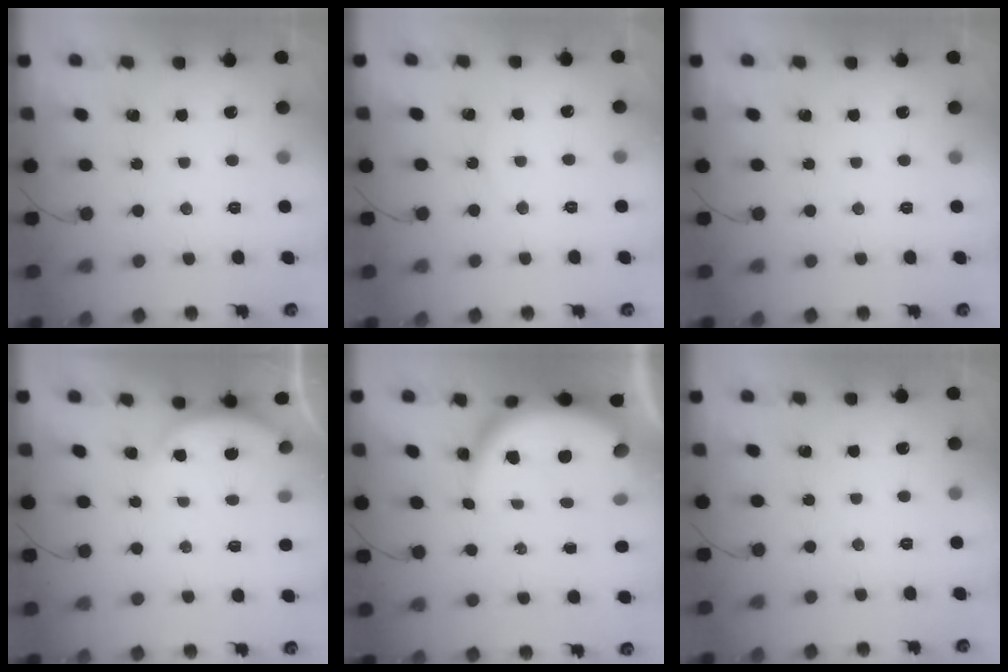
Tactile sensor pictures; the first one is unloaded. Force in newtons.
{"total": 4.2, "press": 4.1, "slide": 0.5}
{"total": 0.0}
{"total": 2.8, "press": 2.8, "slide": 0.4}
{"total": 10.0, "press": 10.0, "slide": 1.1}
{"total": 0.0}